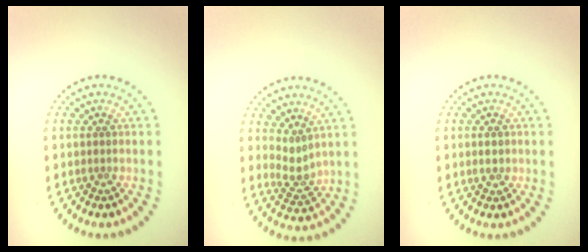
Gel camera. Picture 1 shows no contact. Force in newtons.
{"total": 2.2, "press": 1.6, "slide": 1.5}
{"total": 1.1, "press": 1.1, "slide": 0.2}